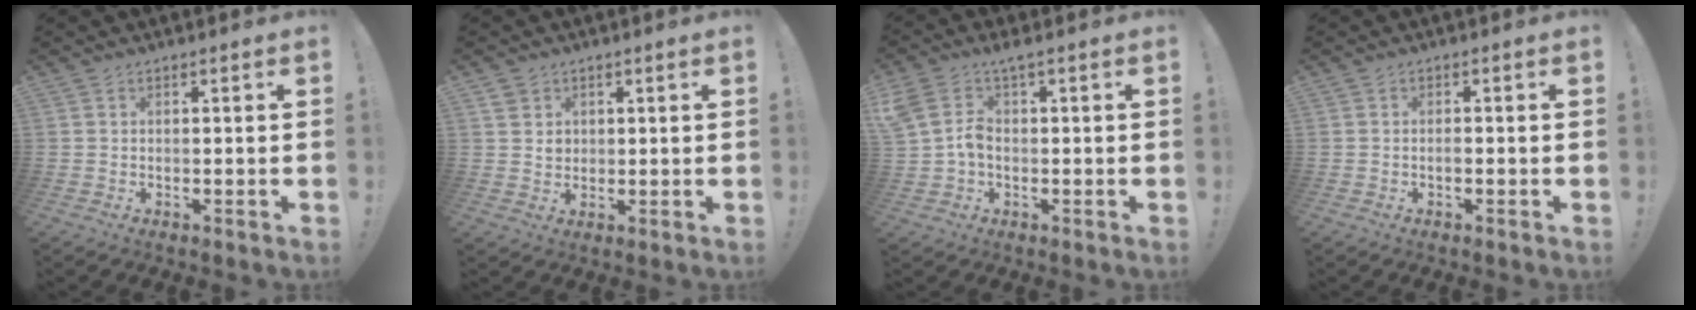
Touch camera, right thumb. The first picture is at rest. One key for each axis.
{"total": 3.4, "fx": 1.6, "fy": 2.9, "fz": 0.6, "tx": -0.005, "ty": -0.009, "tz": 0.029}
{"total": 6.6, "fx": 0.2, "fy": 4.0, "fz": 5.2, "tx": -0.107, "ty": 0.002, "tz": 0.007}
{"total": 1.0, "fx": -0.7, "fy": 0.4, "fz": 0.7, "tx": -0.013, "ty": 0.003, "tz": -0.012}